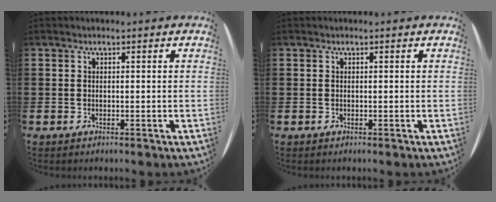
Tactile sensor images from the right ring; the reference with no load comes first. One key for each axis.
{"total": 0.0}